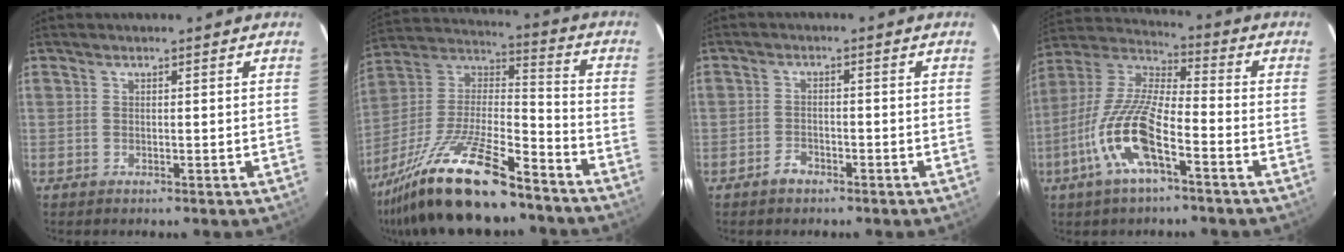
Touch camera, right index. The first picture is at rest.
{"total": 24.7, "force": [-18.1, 6.1, 15.7], "torque": [-0.314, -0.025, -0.310]}
{"total": 2.7, "force": [-2.1, 1.6, 0.8], "torque": [-0.019, 0.004, -0.034]}
{"total": 14.7, "force": [-6.7, 4.0, 12.5], "torque": [-0.264, -0.007, -0.136]}